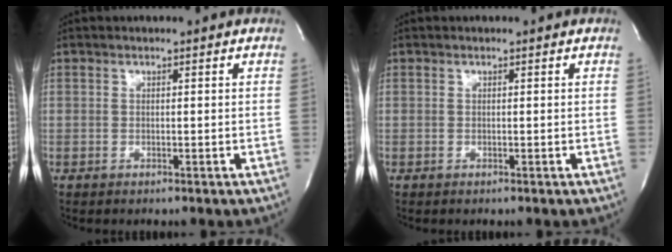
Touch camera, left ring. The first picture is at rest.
{"total": 0.0}